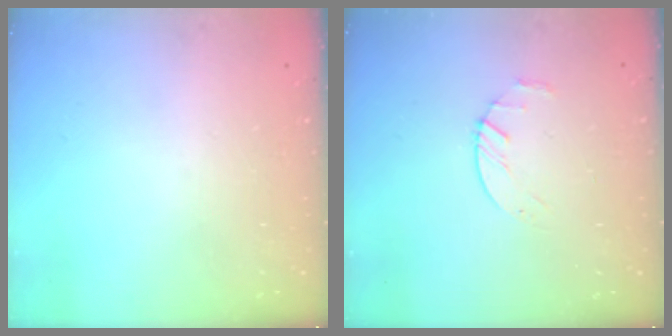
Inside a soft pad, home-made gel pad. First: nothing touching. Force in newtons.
{"total": 2.2, "press": 2.2, "slide": 0.3}